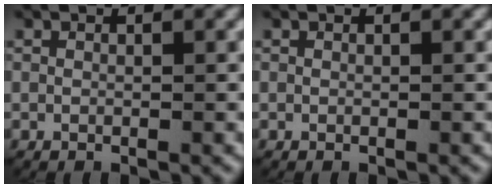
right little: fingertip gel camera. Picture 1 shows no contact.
{"total": 0.0}